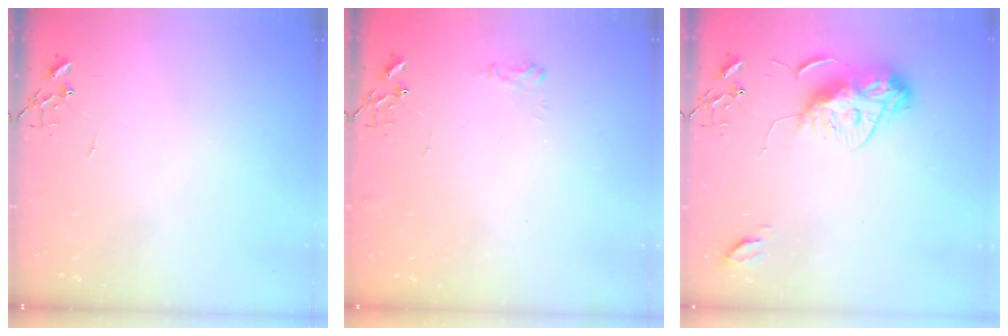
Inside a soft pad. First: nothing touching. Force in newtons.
{"total": 6.3, "press": 6.2, "slide": 0.9}
{"total": 11.7, "press": 11.6, "slide": 1.0}